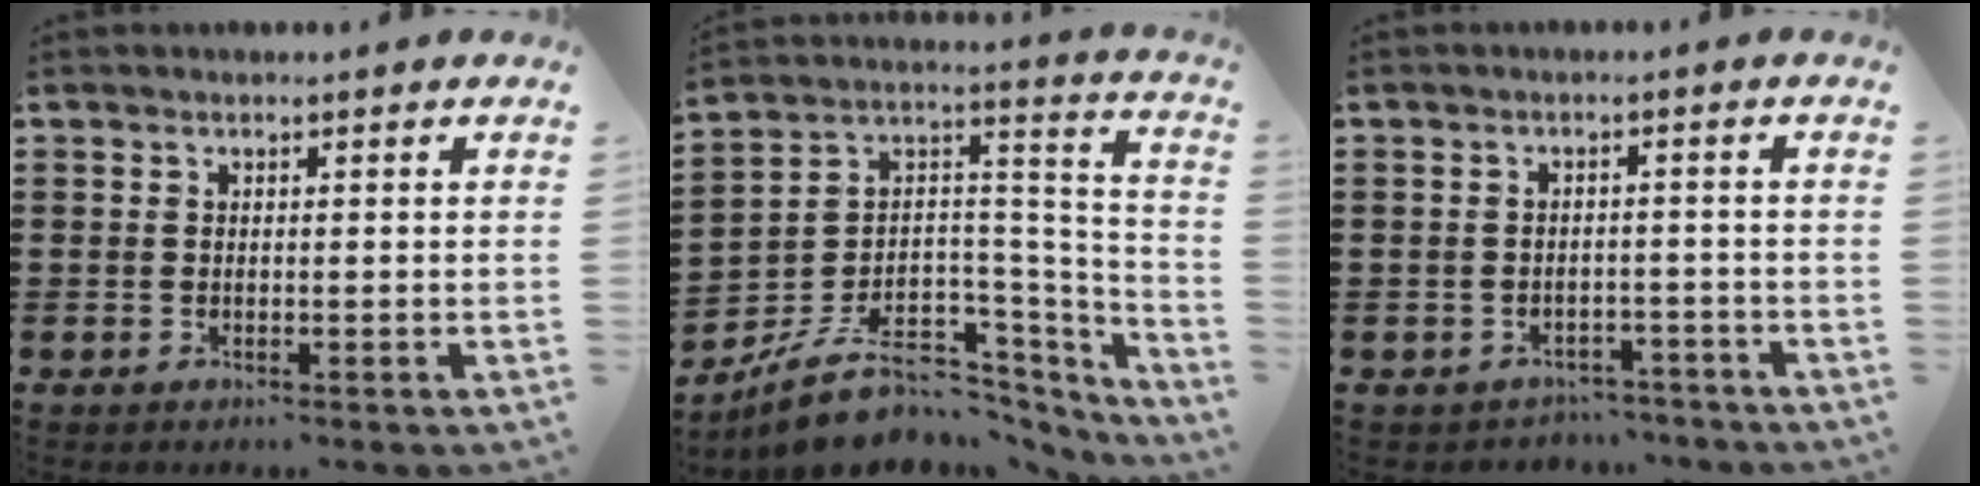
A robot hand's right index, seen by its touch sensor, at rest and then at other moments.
{"total": 10.1, "force": [-5.7, 6.9, 4.6], "torque": [-0.097, 0.014, -0.096]}
{"total": 2.3, "force": [-2.2, 0.7, -0.1], "torque": [-0.009, 0.000, -0.048]}